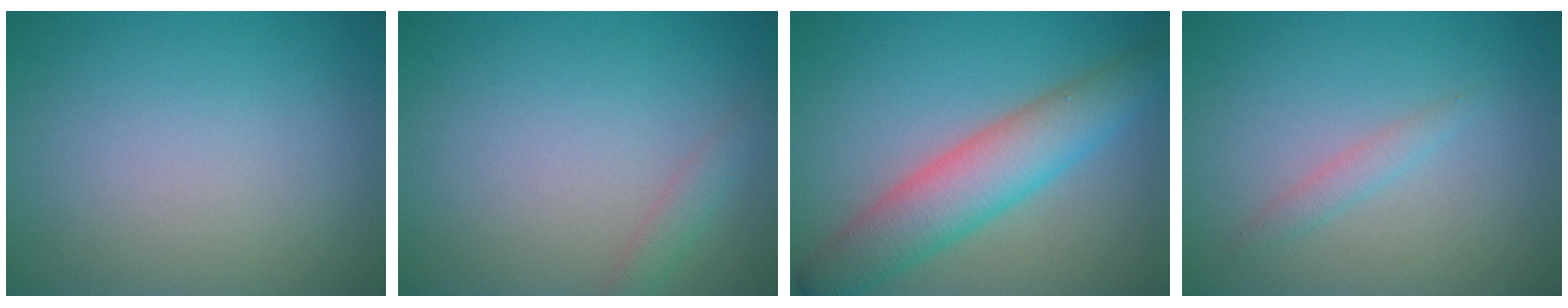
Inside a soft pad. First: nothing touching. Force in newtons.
{"total": 1.4, "press": 1.4, "slide": 0.0}
{"total": 6.5, "press": 6.5, "slide": 0.1}
{"total": 1.2, "press": 1.2, "slide": 0.0}